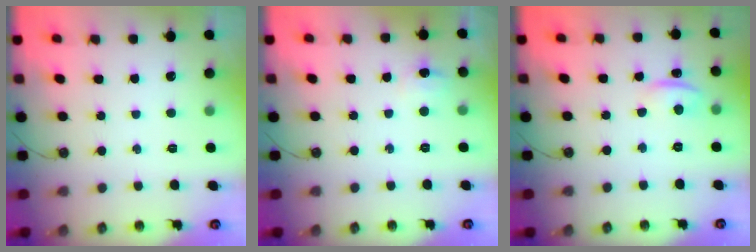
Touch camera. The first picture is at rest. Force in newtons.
{"total": 4.2, "press": 4.2, "slide": 0.3}
{"total": 2.2, "press": 1.7, "slide": 1.5}